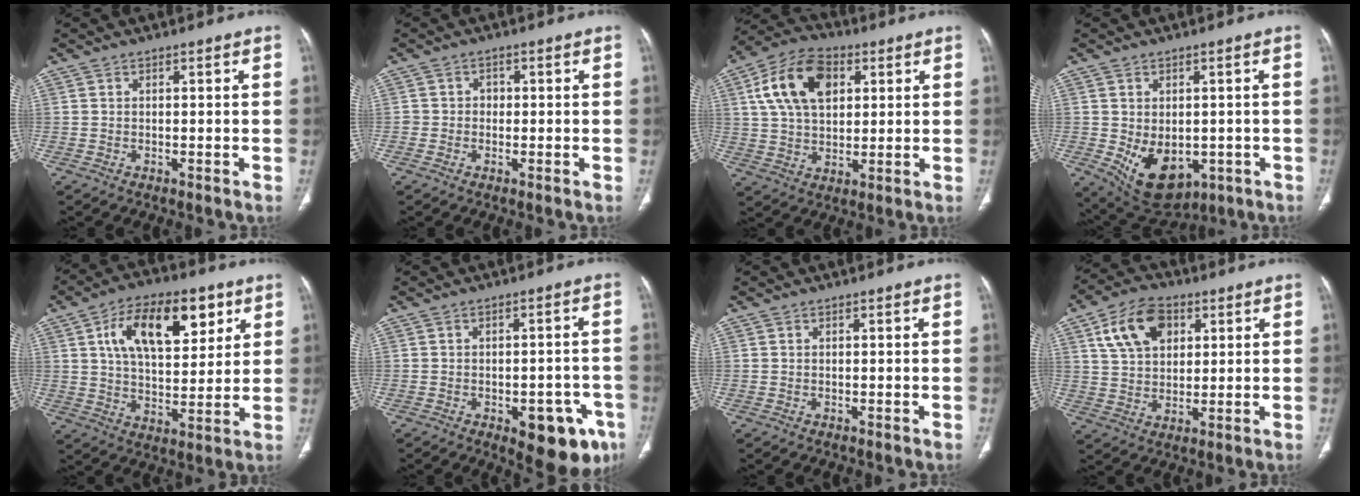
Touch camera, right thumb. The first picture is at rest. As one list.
[{"total": 1.8, "force": [-0.1, 1.7, 0.6], "torque": [0.013, 0.008, -0.008]}, {"total": 14.8, "force": [4.7, 9.4, 10.4], "torque": [-0.177, 0.004, 0.084]}, {"total": 11.2, "force": [-2.6, 7.5, 7.9], "torque": [-0.104, -0.009, -0.013]}, {"total": 18.0, "force": [7.3, 9.3, 13.5], "torque": [-0.180, -0.013, 0.123]}, {"total": 12.1, "force": [-5.6, 5.6, 9.2], "torque": [-0.081, 0.020, -0.060]}, {"total": 0.0}, {"total": 11.8, "force": [4.7, 7.9, 7.5], "torque": [-0.115, -0.003, 0.083]}]